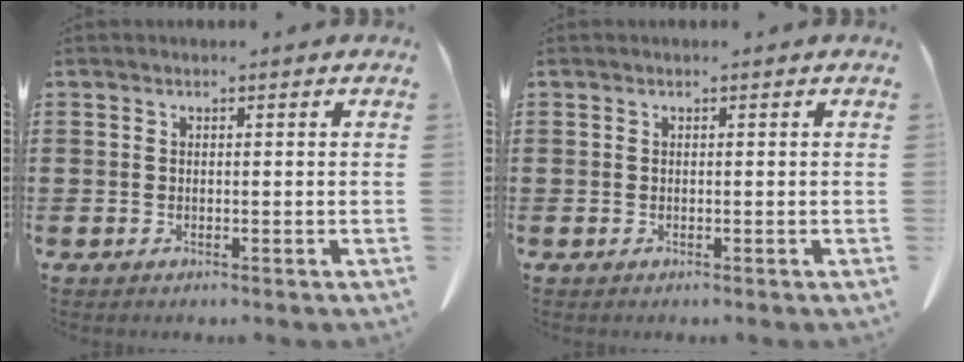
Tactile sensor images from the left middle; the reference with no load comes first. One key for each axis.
{"total": 0.0}